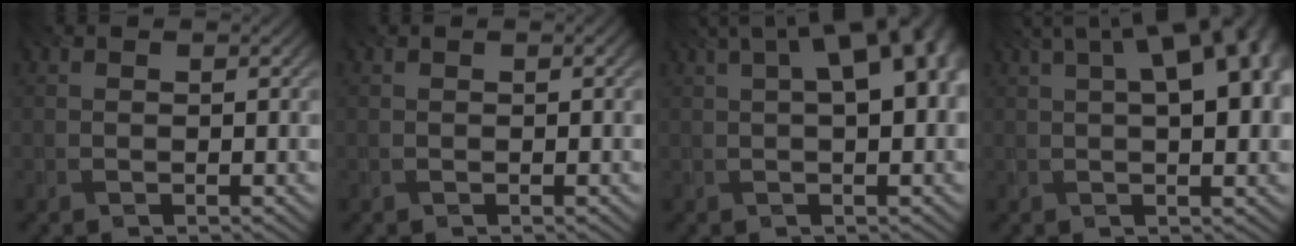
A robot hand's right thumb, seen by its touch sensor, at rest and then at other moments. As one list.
[{"total": 0.0}, {"total": 10.2, "force": [2.8, 3.8, 9.0], "torque": [-0.120, 0.034, 0.029]}, {"total": 12.5, "force": [3.8, 4.7, 11.0], "torque": [-0.145, 0.042, 0.041]}]